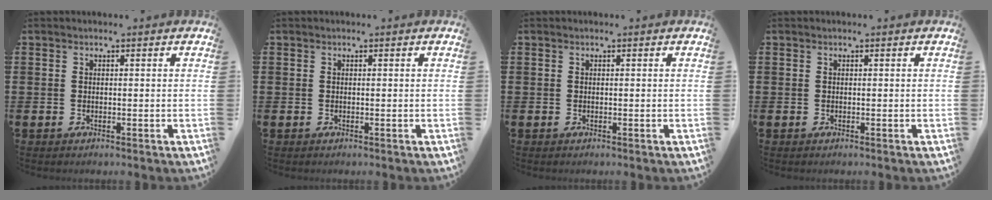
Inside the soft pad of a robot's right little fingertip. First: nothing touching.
{"total": 0.0}
{"total": 0.0}
{"total": 0.0}